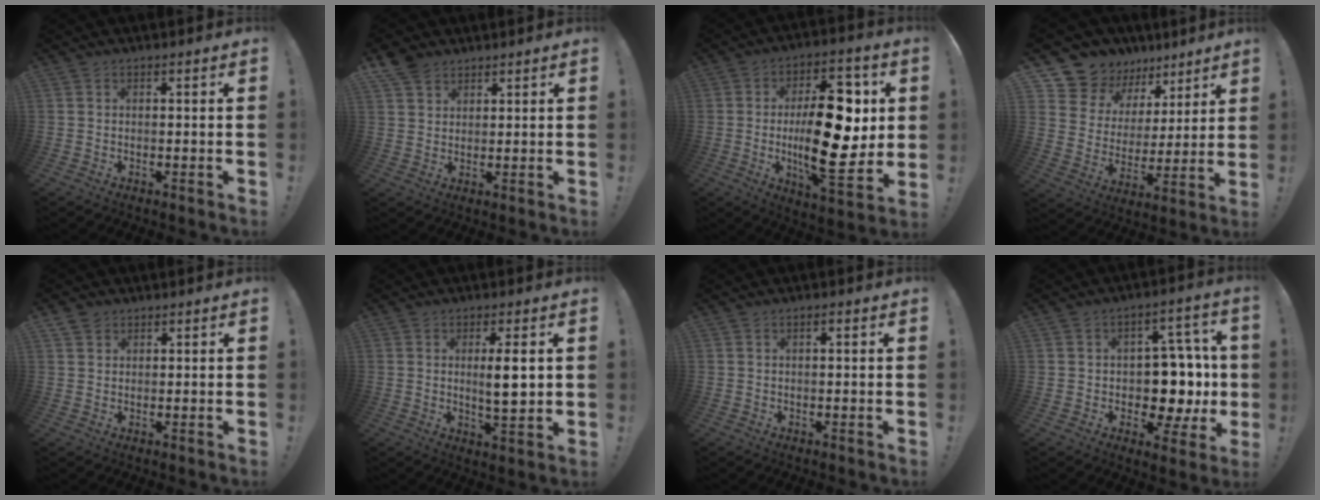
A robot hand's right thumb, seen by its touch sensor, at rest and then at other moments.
{"total": 5.2, "force": [4.0, 3.1, 1.4], "torque": [-0.028, -0.018, 0.077]}
{"total": 25.1, "force": [0.2, 11.1, 22.5], "torque": [-0.361, -0.003, 0.003]}
{"total": 11.3, "force": [8.7, 7.1, 1.4], "torque": [-0.036, -0.072, 0.172]}
{"total": 2.6, "force": [1.9, 1.7, 0.5], "torque": [0.002, -0.011, 0.034]}
{"total": 6.6, "force": [1.1, 0.8, 6.5], "torque": [-0.103, -0.009, 0.013]}
{"total": 0.9, "force": [0.2, 0.2, 0.9], "torque": [-0.017, 0.001, 0.002]}
{"total": 12.2, "force": [-0.1, 8.9, 8.3], "torque": [-0.106, 0.004, 0.014]}